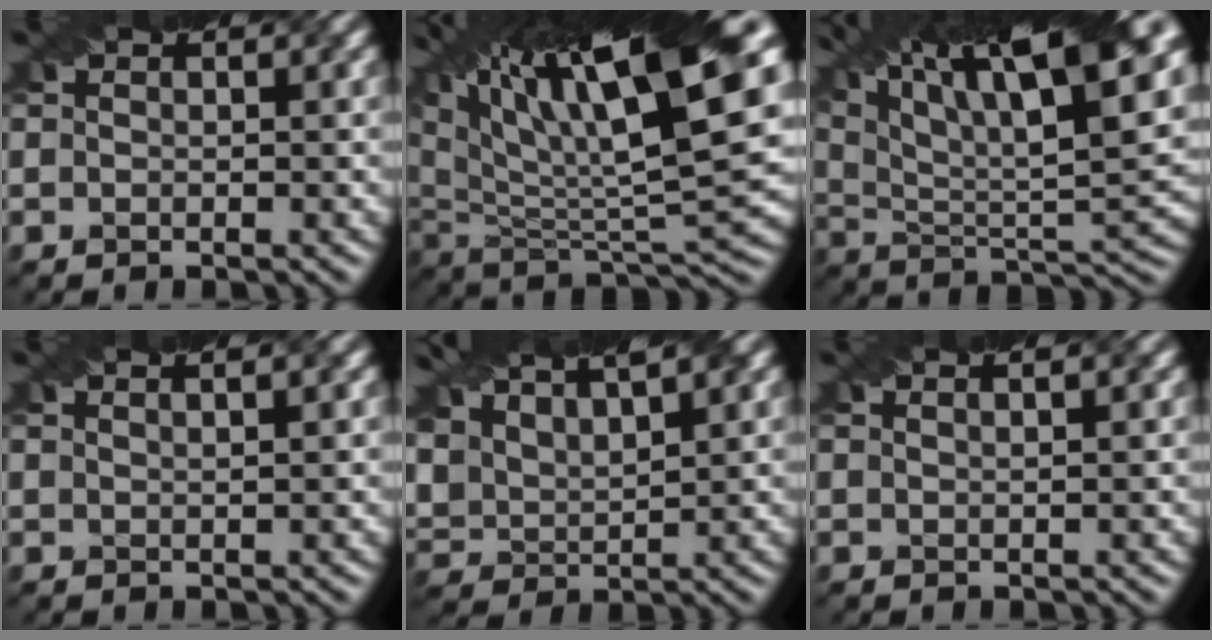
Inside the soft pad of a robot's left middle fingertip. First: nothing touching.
{"total": 16.5, "force": [9.2, 4.3, 13.1], "torque": [-0.241, 0.029, 0.169]}
{"total": 18.0, "force": [10.4, 5.4, 13.7], "torque": [-0.231, 0.038, 0.165]}
{"total": 2.8, "force": [1.9, 1.1, 1.6], "torque": [0.005, 0.019, -0.009]}
{"total": 9.2, "force": [6.7, 3.9, 5.1], "torque": [-0.136, 0.039, 0.117]}
{"total": 1.7, "force": [1.3, 0.5, 0.9], "torque": [0.005, 0.005, -0.004]}